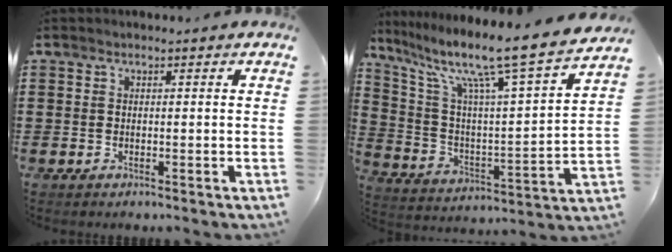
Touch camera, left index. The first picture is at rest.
{"total": 11.9, "force": [9.4, 0.1, 7.4], "torque": [-0.161, -0.072, 0.142]}